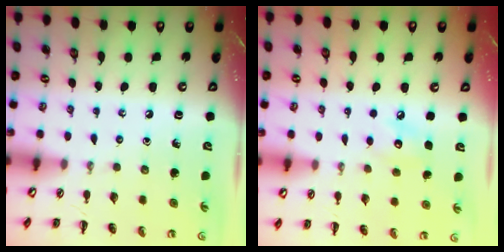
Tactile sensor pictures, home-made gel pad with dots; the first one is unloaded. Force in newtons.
{"total": 6.2, "press": 6.0, "slide": 1.3}